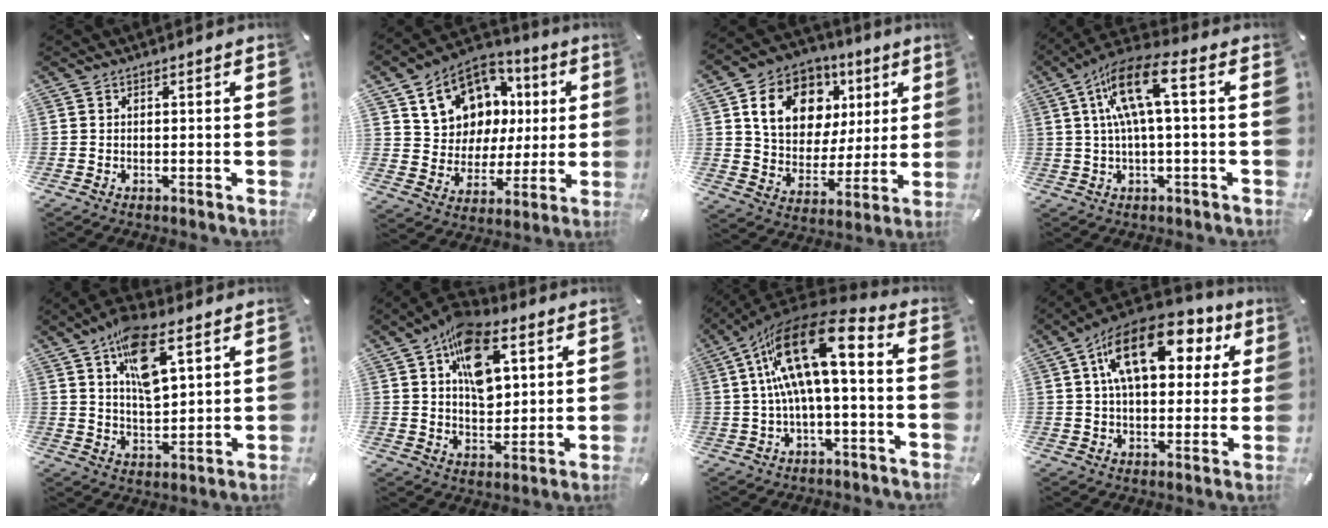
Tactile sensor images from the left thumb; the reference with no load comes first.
{"total": 13.7, "force": [5.6, 11.9, 4.0], "torque": [-0.072, -0.034, 0.116]}
{"total": 15.5, "force": [6.2, 12.3, 7.1], "torque": [-0.121, -0.016, 0.121]}
{"total": 12.5, "force": [2.2, 3.8, 11.7], "torque": [-0.232, 0.002, 0.039]}
{"total": 13.2, "force": [7.0, 6.0, 9.4], "torque": [-0.154, -0.021, 0.123]}
{"total": 15.0, "force": [5.8, 9.3, 10.2], "torque": [-0.158, -0.008, 0.106]}
{"total": 19.6, "force": [3.3, 7.5, 17.8], "torque": [-0.323, -0.008, 0.053]}
{"total": 17.8, "force": [7.1, 9.9, 13.0], "torque": [-0.216, -0.022, 0.118]}